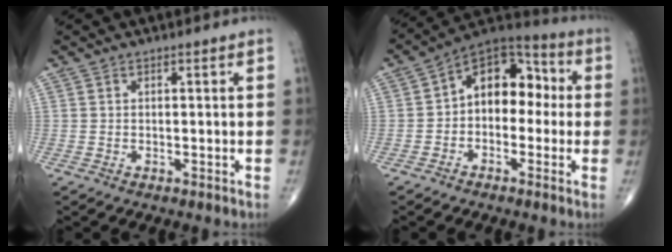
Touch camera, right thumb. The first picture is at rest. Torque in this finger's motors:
{"motor_torque": [-0.10, 0.53, 0.84, 0.08, 0.09]}